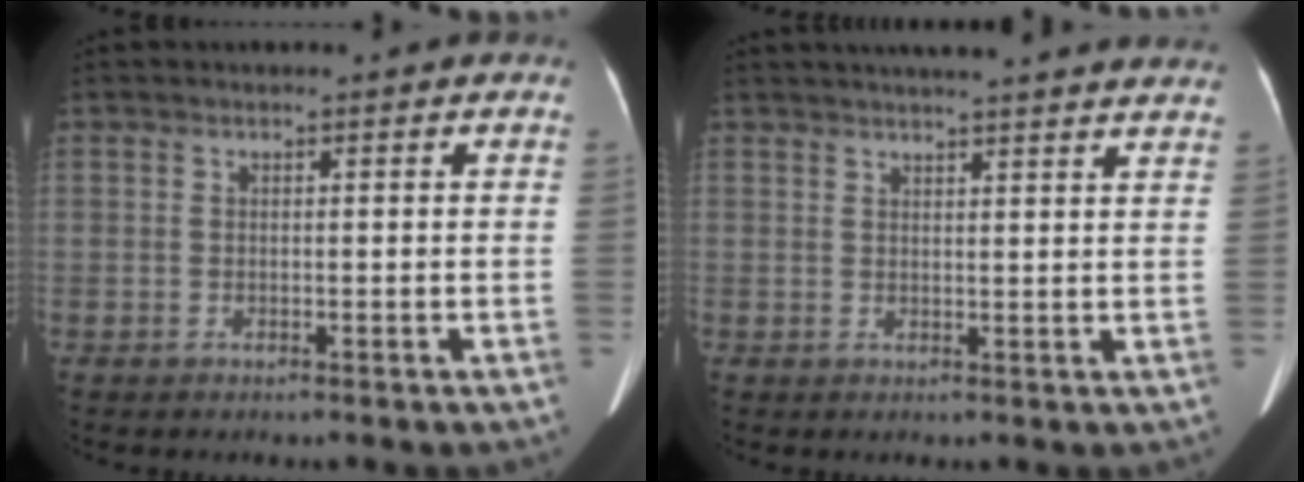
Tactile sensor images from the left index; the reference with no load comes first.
{"total": 18.1, "force": [16.5, 1.2, 7.4], "torque": [-0.105, 0.024, 0.200]}